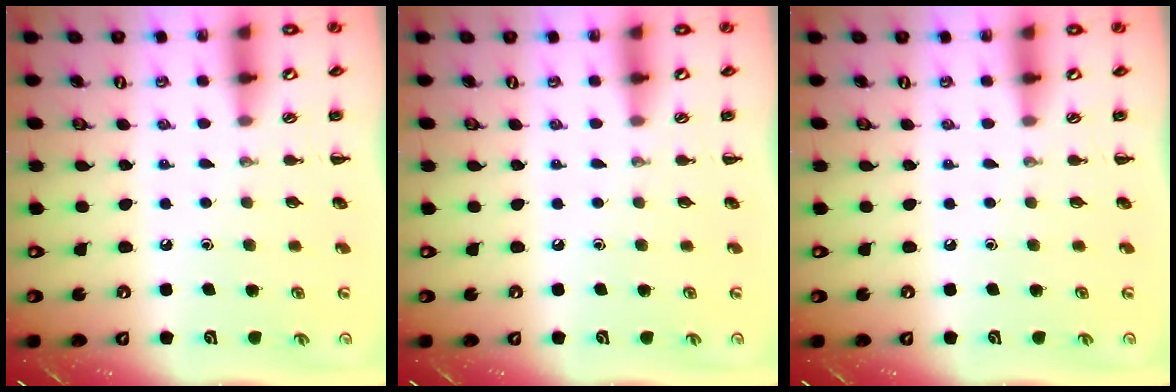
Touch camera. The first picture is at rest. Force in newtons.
{"total": 0.0}
{"total": 0.0}